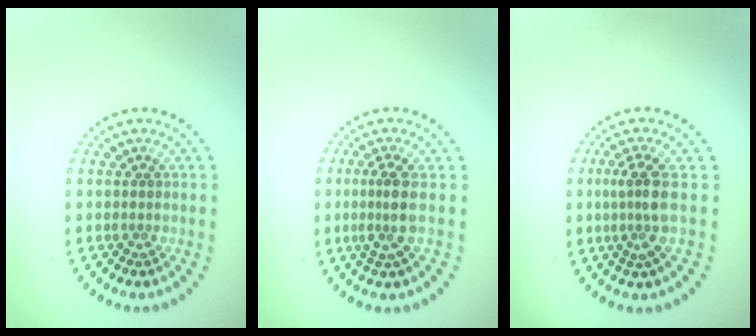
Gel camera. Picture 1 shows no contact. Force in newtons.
{"total": 2.5, "press": 1.8, "slide": 1.7}
{"total": 2.7, "press": 2.0, "slide": 1.8}